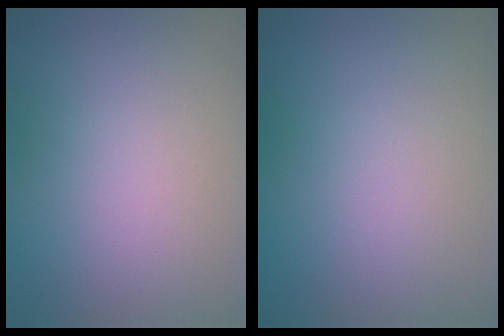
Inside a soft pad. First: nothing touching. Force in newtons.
{"total": 0.0}